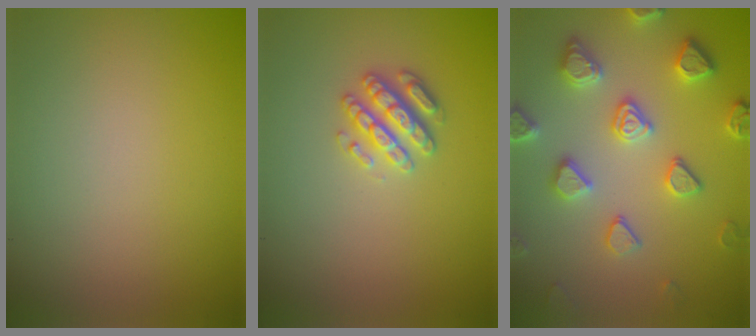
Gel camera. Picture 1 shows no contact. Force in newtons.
{"total": 2.8, "press": 2.7, "slide": 0.6}
{"total": 5.0, "press": 4.6, "slide": 1.8}